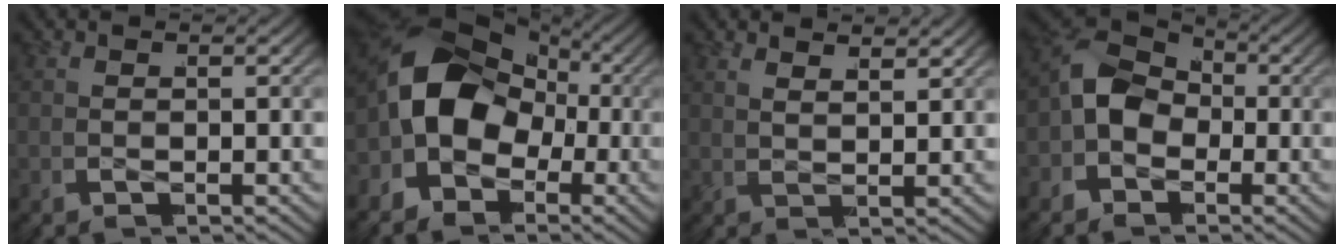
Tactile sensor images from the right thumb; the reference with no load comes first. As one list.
[{"total": 13.6, "force": [-1.5, 10.4, 8.7], "torque": [-0.173, -0.033, -0.019]}, {"total": 1.7, "force": [1.5, -0.2, 0.7], "torque": [-0.003, 0.003, 0.026]}, {"total": 9.3, "force": [0.0, 7.2, 5.9], "torque": [-0.116, -0.002, -0.014]}]